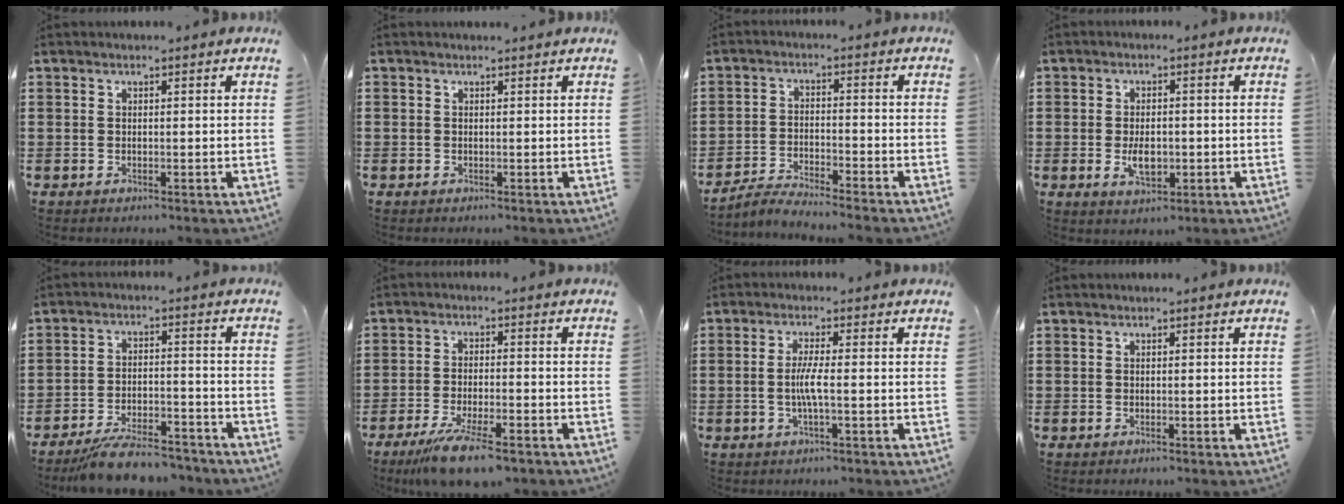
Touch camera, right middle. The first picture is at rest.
{"total": 0.6, "force": [0.3, 0.5, -0.1], "torque": [-0.001, 0.001, 0.007]}
{"total": 3.5, "force": [-3.4, -0.3, 0.8], "torque": [-0.025, -0.003, -0.071]}
{"total": 3.9, "force": [-0.8, 2.1, 3.2], "torque": [-0.051, -0.010, -0.018]}
{"total": 7.0, "force": [-6.4, 0.8, 2.7], "torque": [-0.059, -0.003, -0.122]}
{"total": 8.0, "force": [-5.5, 1.3, 5.6], "torque": [-0.121, -0.016, -0.099]}
{"total": 3.4, "force": [-0.5, 0.1, 3.4], "torque": [-0.071, -0.010, -0.013]}
{"total": 0.0}